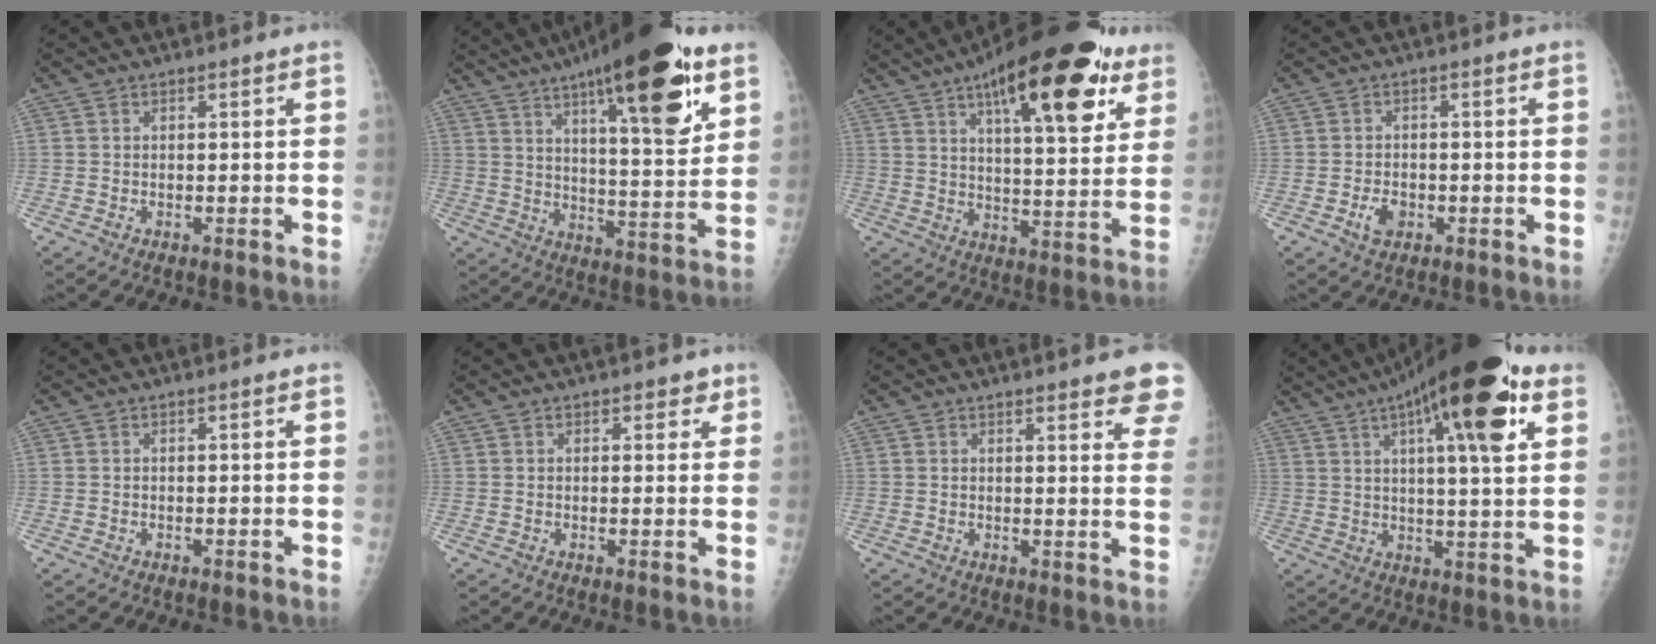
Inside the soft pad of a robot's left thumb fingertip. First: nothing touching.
{"total": 24.3, "force": [13.2, 6.5, 19.3], "torque": [-0.271, -0.043, 0.200]}
{"total": 26.0, "force": [14.0, 8.8, 20.0], "torque": [-0.267, -0.027, 0.206]}
{"total": 3.1, "force": [-1.2, 2.2, 2.0], "torque": [-0.030, 0.002, -0.019]}
{"total": 0.0}
{"total": 2.5, "force": [1.5, 1.5, 1.3], "torque": [0.006, -0.005, 0.016]}
{"total": 10.1, "force": [8.0, 2.1, 5.8], "torque": [-0.038, -0.031, 0.077]}
{"total": 21.7, "force": [10.4, 5.7, 18.2], "torque": [-0.267, -0.009, 0.151]}